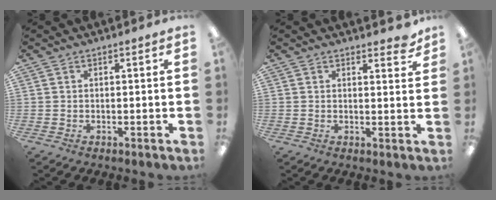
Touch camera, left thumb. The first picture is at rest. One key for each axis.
{"total": 2.6, "fx": 2.2, "fy": 0.7, "fz": 1.0, "tx": -0.001, "ty": -0.013, "tz": 0.035}